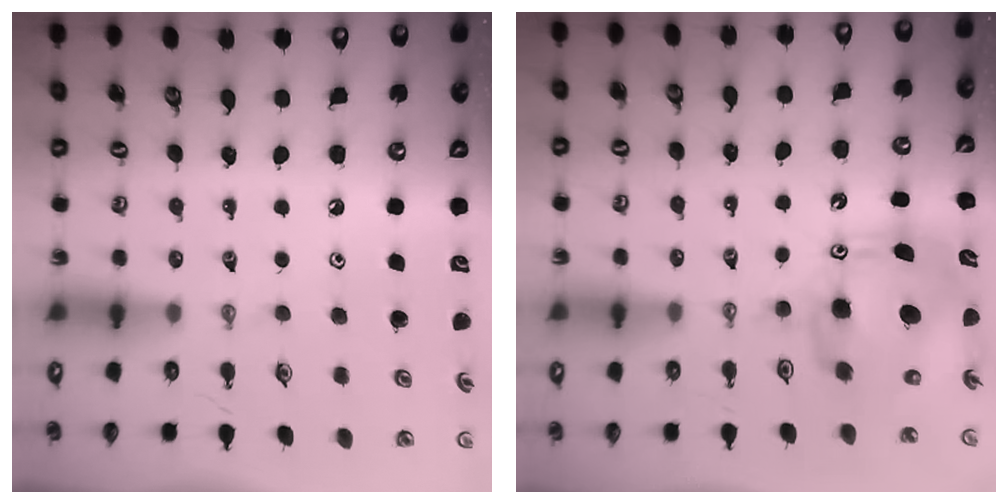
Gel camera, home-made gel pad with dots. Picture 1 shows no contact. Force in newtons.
{"total": 11.7, "press": 11.6, "slide": 1.3}